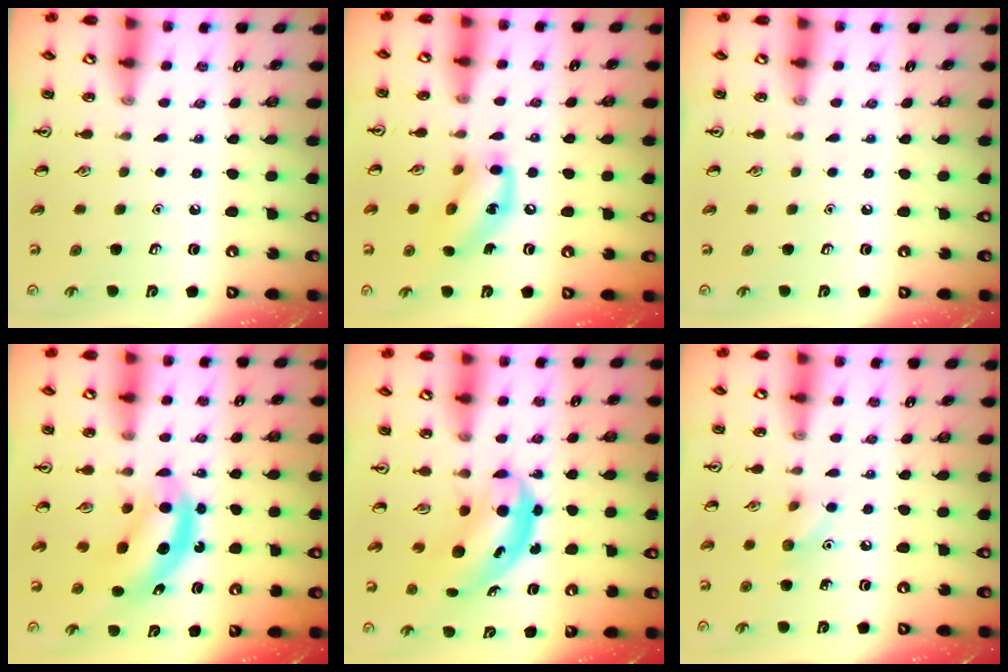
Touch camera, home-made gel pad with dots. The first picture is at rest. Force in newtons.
{"total": 12.0, "press": 11.8, "slide": 1.8}
{"total": 0.0}
{"total": 5.8, "press": 5.7, "slide": 1.1}
{"total": 5.1, "press": 5.1, "slide": 0.6}
{"total": 5.9, "press": 5.6, "slide": 1.6}